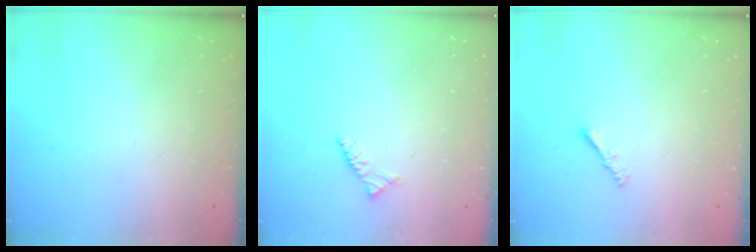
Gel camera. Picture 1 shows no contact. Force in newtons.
{"total": 3.0, "press": 2.9, "slide": 0.8}
{"total": 1.6, "press": 1.5, "slide": 0.5}